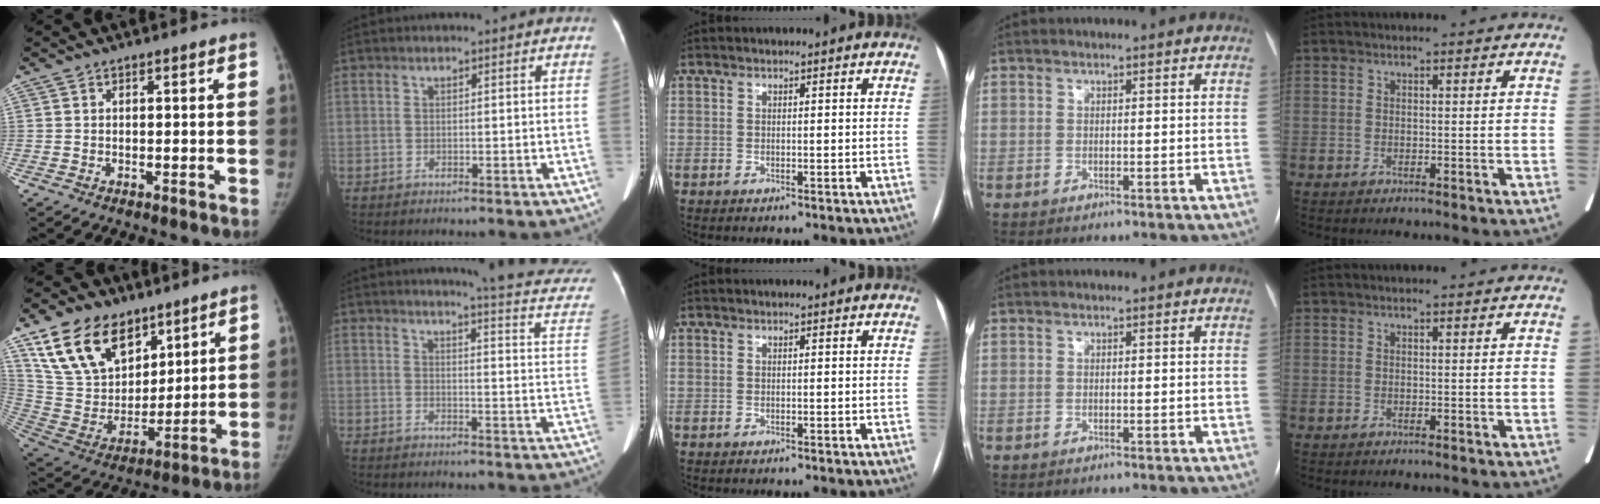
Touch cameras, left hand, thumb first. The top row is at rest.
{"thumb": {"total": 20.2, "force": [12.2, 12.6, 10.0], "torque": [-0.146, -0.044, 0.236]}, "index": {"total": 13.5, "force": [12.1, 0.7, 5.9], "torque": [-0.065, -0.062, 0.109]}}